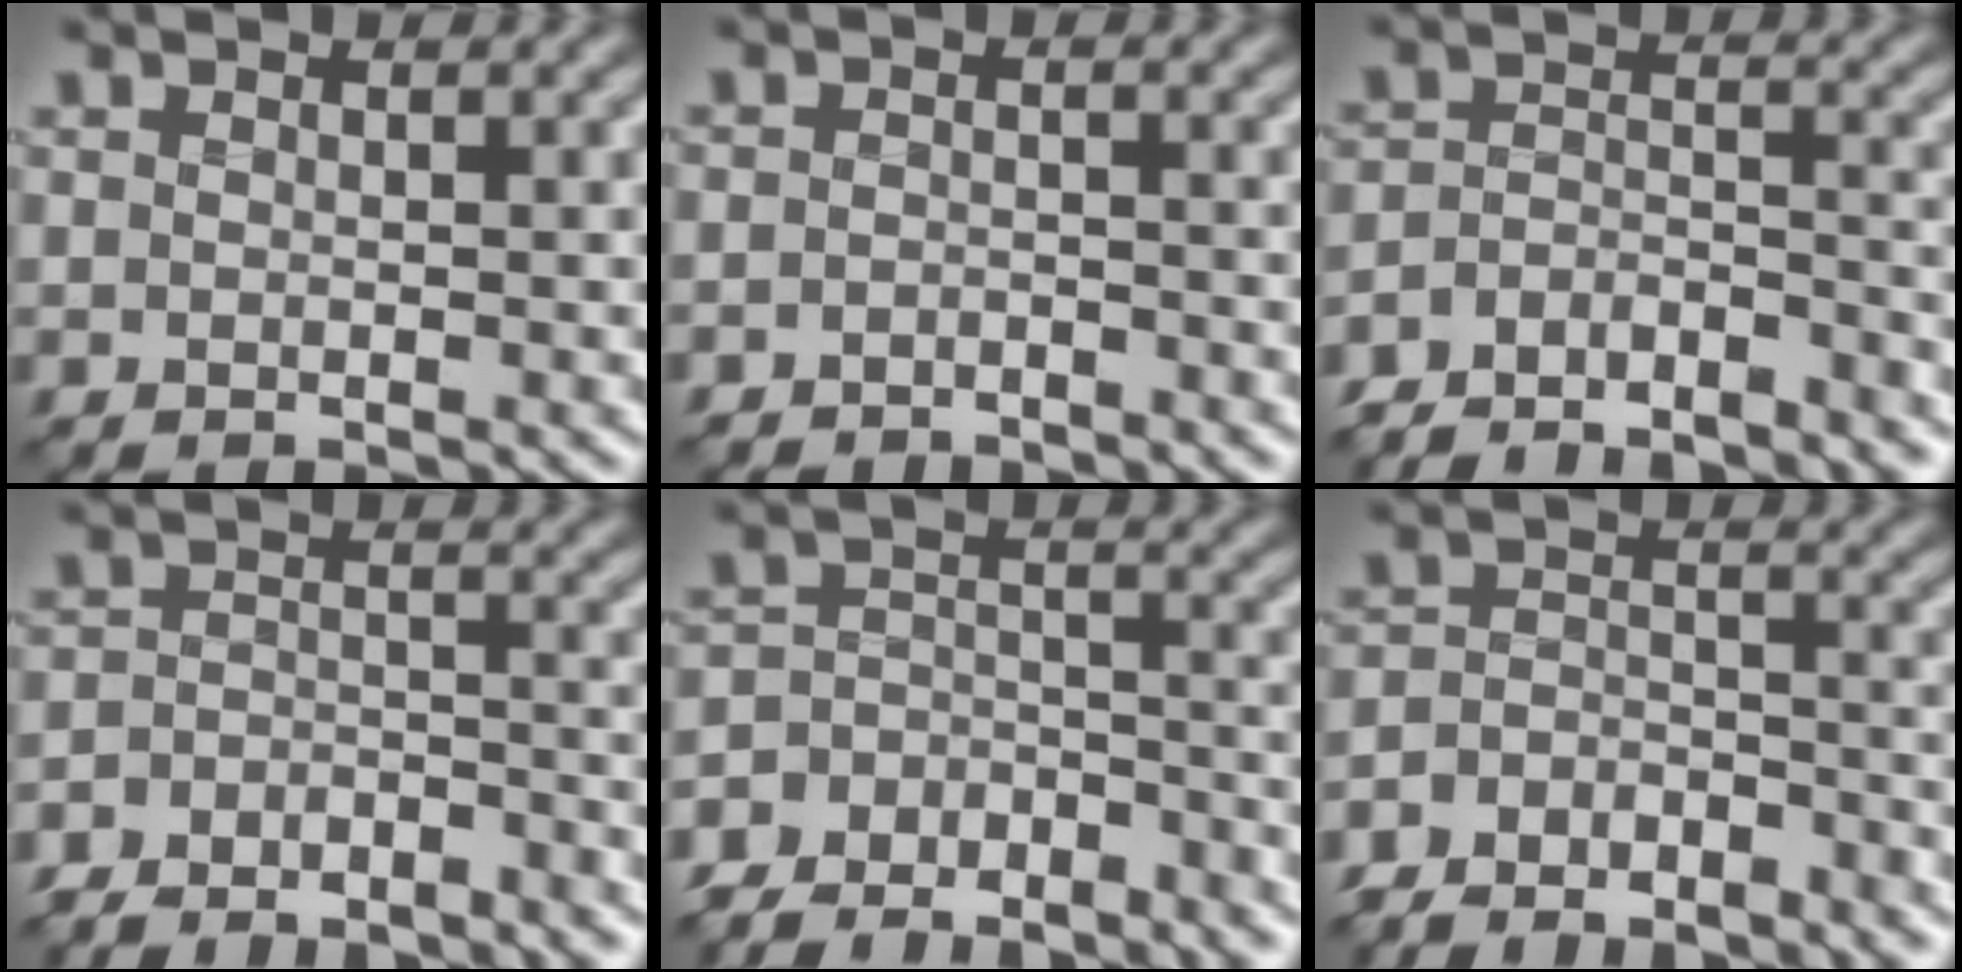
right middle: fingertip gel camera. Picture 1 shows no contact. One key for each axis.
{"total": 2.1, "fx": -2.0, "fy": 0.5, "fz": 0.3, "tx": 0.001, "ty": 0.000, "tz": -0.036}
{"total": 7.3, "fx": -6.7, "fy": 1.8, "fz": 2.3, "tx": -0.048, "ty": -0.009, "tz": -0.120}
{"total": 6.2, "fx": -5.8, "fy": 1.7, "fz": 1.5, "tx": -0.031, "ty": -0.012, "tz": -0.105}
{"total": 9.0, "fx": -8.0, "fy": 3.4, "fz": 2.2, "tx": -0.036, "ty": 0.004, "tz": -0.126}
{"total": 6.6, "fx": -6.0, "fy": 2.0, "fz": 1.8, "tx": -0.039, "ty": -0.009, "tz": -0.113}